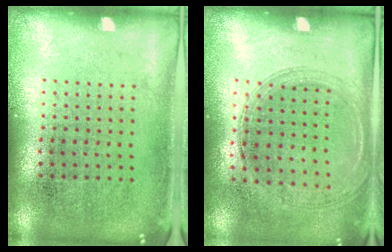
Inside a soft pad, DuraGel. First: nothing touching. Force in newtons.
{"total": 1.4, "press": 1.3, "slide": 0.5}